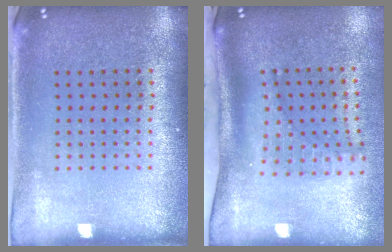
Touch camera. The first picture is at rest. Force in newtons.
{"total": 2.1, "press": 1.5, "slide": 1.5}